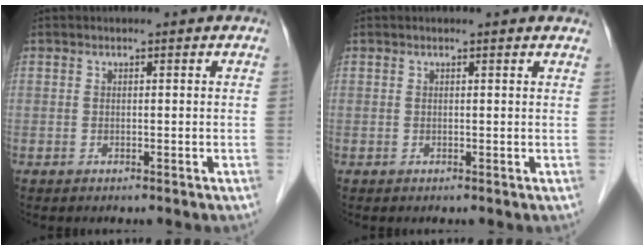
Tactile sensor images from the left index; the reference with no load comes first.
{"total": 4.8, "force": [4.6, 0.3, 1.1], "torque": [-0.009, -0.013, 0.024]}